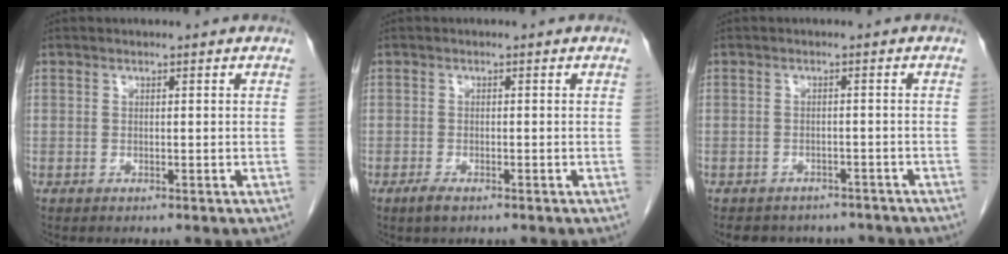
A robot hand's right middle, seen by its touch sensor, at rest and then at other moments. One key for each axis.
{"total": 1.9, "fx": -1.2, "fy": 0.5, "fz": 1.3, "tx": -0.031, "ty": -0.004, "tz": -0.023}
{"total": 8.5, "fx": -7.5, "fy": 3.8, "fz": 1.5, "tx": -0.017, "ty": 0.010, "tz": -0.083}